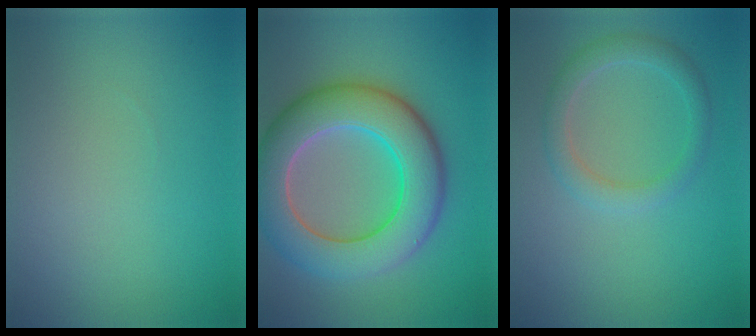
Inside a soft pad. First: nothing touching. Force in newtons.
{"total": 9.8, "press": 9.8, "slide": 0.4}
{"total": 2.5, "press": 2.5, "slide": 0.1}